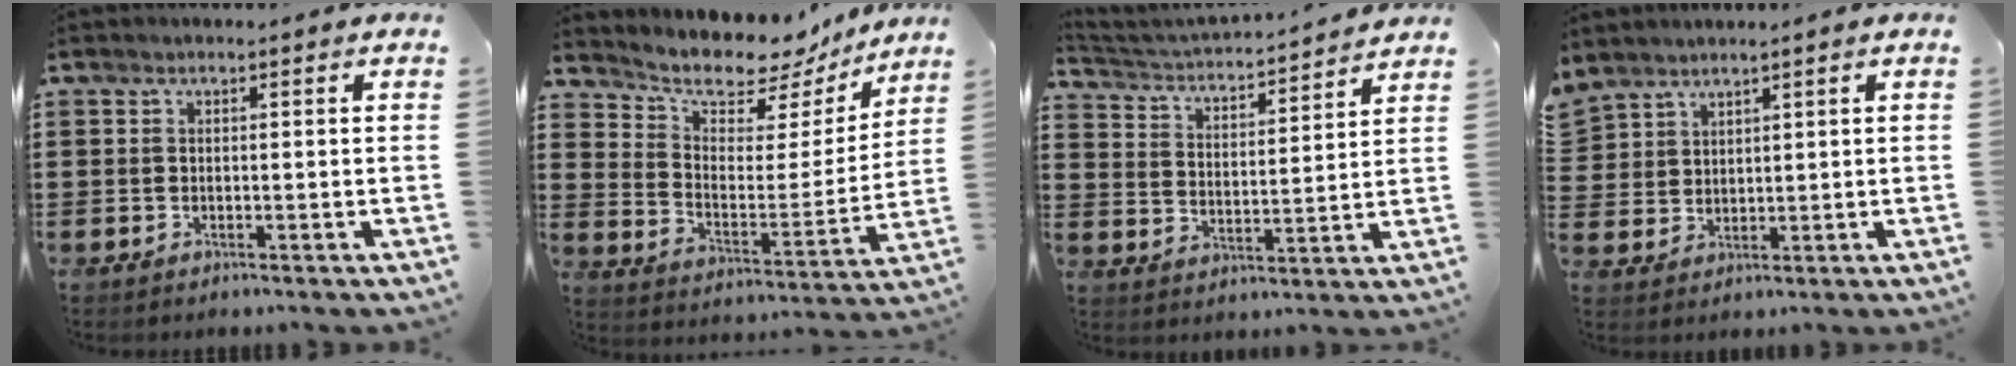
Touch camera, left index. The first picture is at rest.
{"total": 7.8, "force": [7.1, 2.7, 1.6], "torque": [-0.052, -0.064, 0.119]}
{"total": 2.9, "force": [2.8, 0.1, 0.5], "torque": [-0.031, -0.031, 0.038]}
{"total": 3.3, "force": [2.8, 1.7, -0.4], "torque": [-0.007, -0.002, 0.056]}